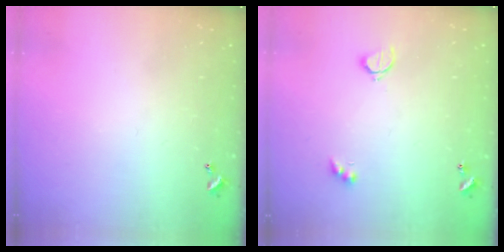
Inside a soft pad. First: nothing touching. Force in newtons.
{"total": 2.6, "press": 2.6, "slide": 0.5}